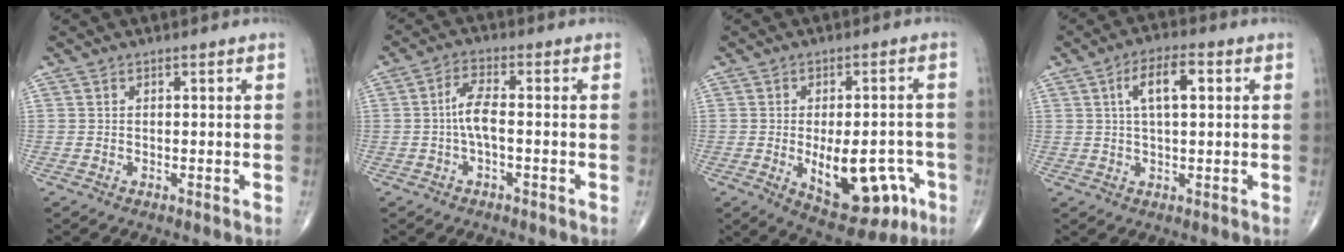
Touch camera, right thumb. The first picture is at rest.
{"total": 4.0, "force": [-0.6, 1.1, 3.8], "torque": [-0.084, 0.011, -0.014]}
{"total": 14.7, "force": [-4.6, 7.4, 11.8], "torque": [-0.139, 0.018, -0.046]}
{"total": 7.5, "force": [1.9, 3.1, 6.6], "torque": [-0.112, 0.012, 0.030]}